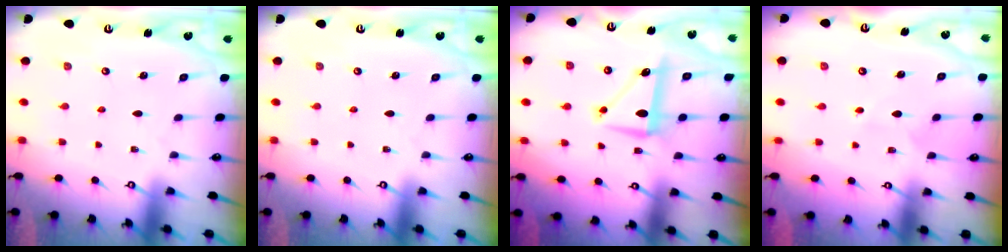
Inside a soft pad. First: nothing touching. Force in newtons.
{"total": 0.0}
{"total": 8.5, "press": 8.5, "slide": 0.3}
{"total": 4.9, "press": 4.9, "slide": 0.4}